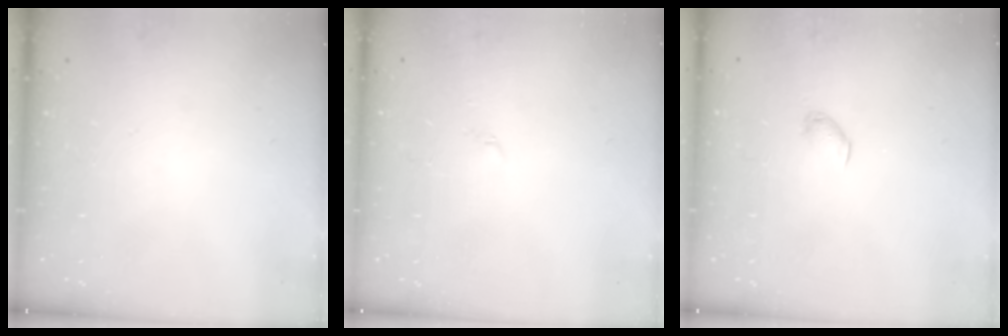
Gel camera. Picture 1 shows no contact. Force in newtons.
{"total": 1.8, "press": 1.7, "slide": 0.3}
{"total": 3.2, "press": 3.1, "slide": 0.6}